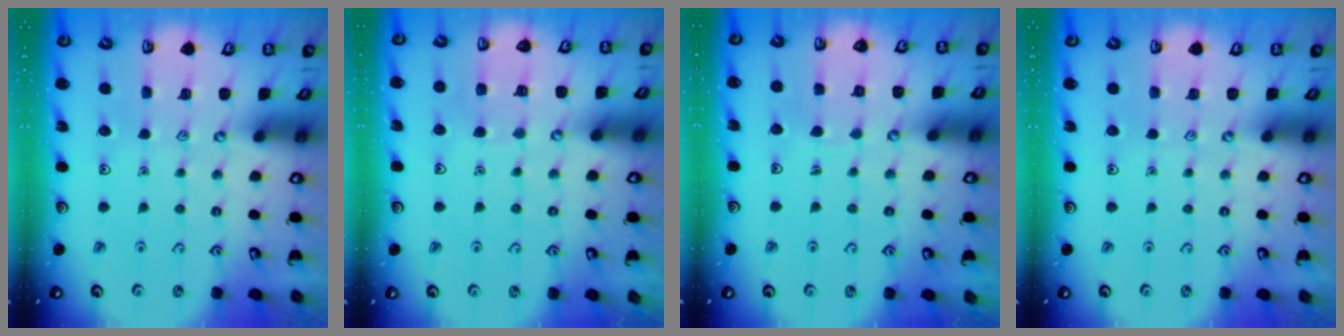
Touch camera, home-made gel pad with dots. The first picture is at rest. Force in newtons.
{"total": 4.7, "press": 4.7, "slide": 0.4}
{"total": 2.3, "press": 2.3, "slide": 0.1}
{"total": 0.0}